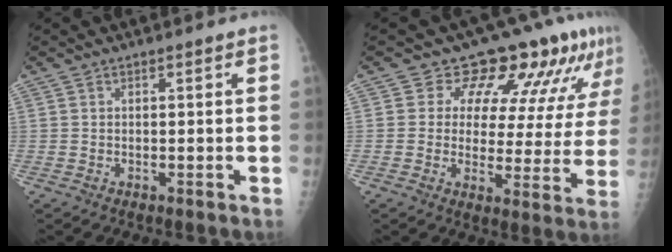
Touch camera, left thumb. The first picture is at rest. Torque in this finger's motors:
{"motor_torque": [0.13, 0.34, 0.09, 0.06, 0.04]}